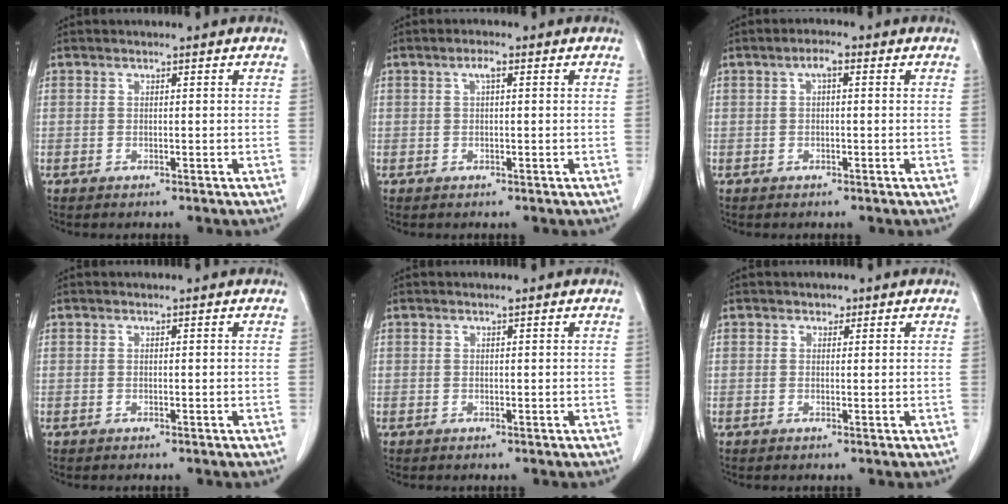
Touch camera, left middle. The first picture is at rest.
{"total": 1.4, "force": [0.5, 0.4, 1.2], "torque": [-0.020, 0.006, 0.006]}
{"total": 1.9, "force": [0.5, 0.6, 1.8], "torque": [-0.029, 0.005, 0.007]}
{"total": 0.0}
{"total": 0.0}
{"total": 0.9, "force": [0.6, 0.6, 0.2], "torque": [0.000, -0.001, 0.006]}